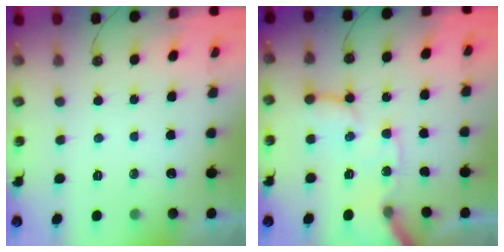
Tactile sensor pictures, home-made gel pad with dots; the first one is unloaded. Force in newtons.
{"total": 12.6, "press": 12.5, "slide": 1.7}